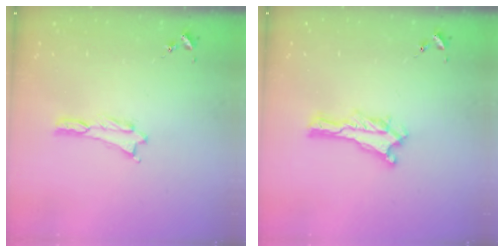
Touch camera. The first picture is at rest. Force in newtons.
{"total": 0.0}